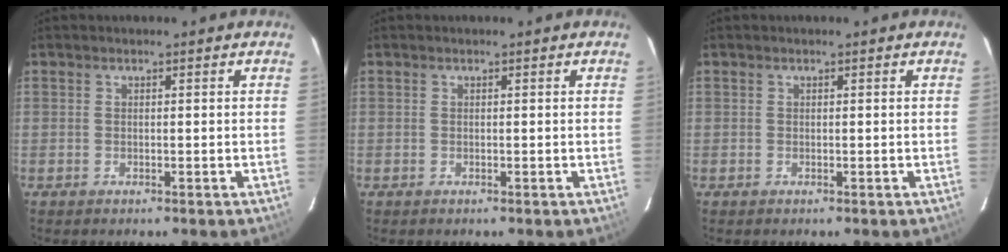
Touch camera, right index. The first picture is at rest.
{"total": 0.0}
{"total": 0.0}